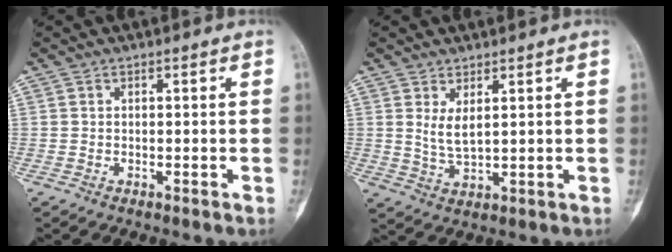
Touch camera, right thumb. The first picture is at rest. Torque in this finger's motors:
{"motor_torque": [-0.37, 0.38, -0.01, 0.10, 0.11]}